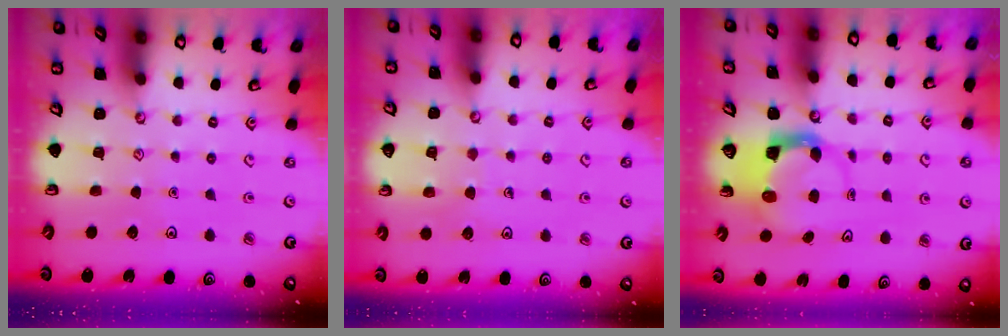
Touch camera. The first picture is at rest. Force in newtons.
{"total": 4.5, "press": 4.5, "slide": 0.3}
{"total": 3.7, "press": 3.6, "slide": 0.5}